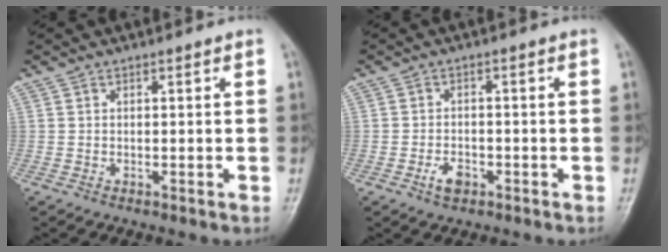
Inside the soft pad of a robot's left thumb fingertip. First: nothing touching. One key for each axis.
{"total": 3.1, "fx": -1.6, "fy": 1.9, "fz": 1.9, "tx": -0.032, "ty": 0.008, "tz": -0.027}